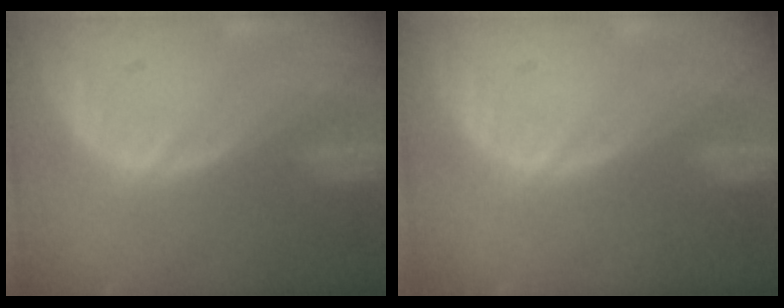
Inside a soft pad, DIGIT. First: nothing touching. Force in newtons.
{"total": 0.0}